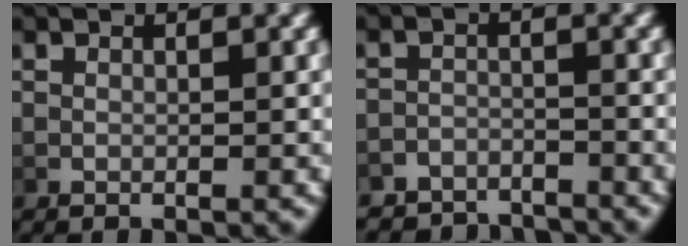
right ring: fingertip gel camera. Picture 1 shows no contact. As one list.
[{"total": 5.7, "force": [-5.5, 1.5, 0.2], "torque": [0.009, -0.019, -0.092]}]